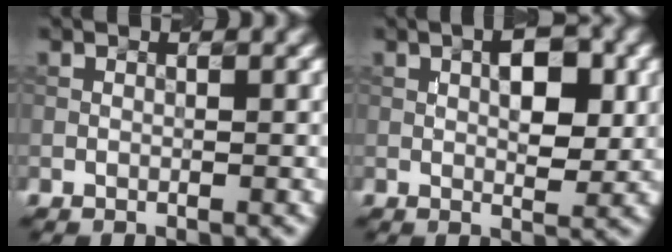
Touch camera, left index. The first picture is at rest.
{"total": 4.1, "force": [0.7, 1.9, 3.6], "torque": [-0.051, 0.000, 0.009]}